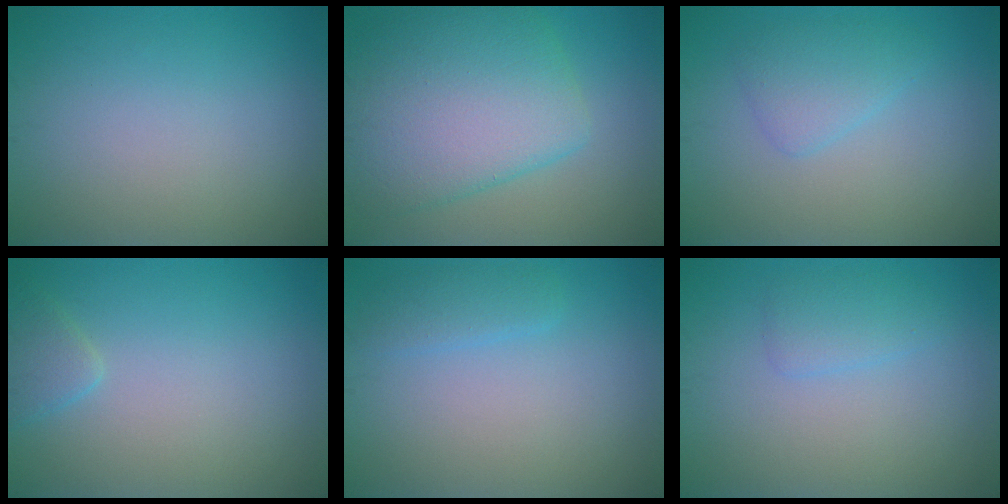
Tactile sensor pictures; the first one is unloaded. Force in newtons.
{"total": 9.0, "press": 9.0, "slide": 0.3}
{"total": 2.4, "press": 2.4, "slide": 0.1}
{"total": 1.6, "press": 1.6, "slide": 0.1}
{"total": 1.7, "press": 1.7, "slide": 0.1}
{"total": 1.8, "press": 1.8, "slide": 0.0}